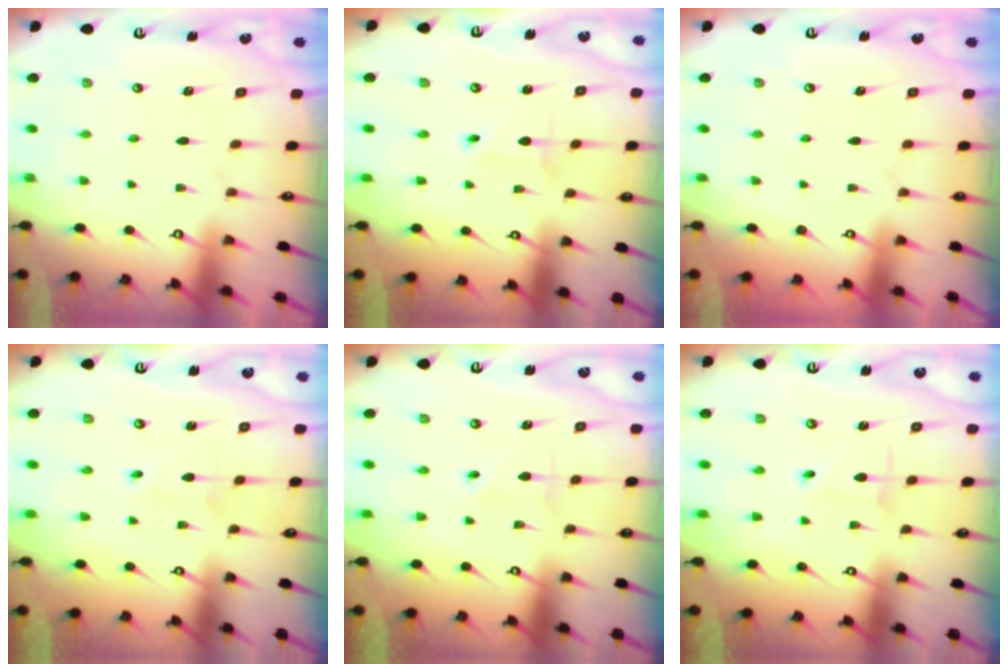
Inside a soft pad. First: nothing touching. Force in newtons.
{"total": 2.0, "press": 2.0, "slide": 0.3}
{"total": 0.0}
{"total": 2.0, "press": 2.0, "slide": 0.2}
{"total": 2.0, "press": 2.0, "slide": 0.2}
{"total": 1.8, "press": 1.8, "slide": 0.1}